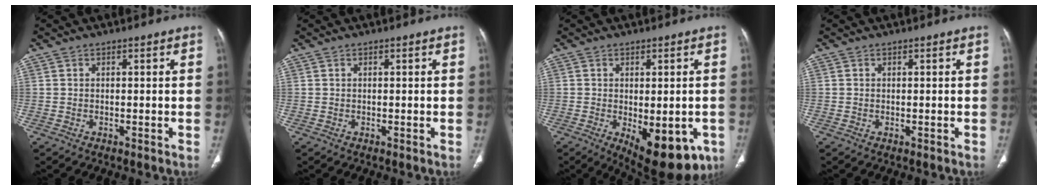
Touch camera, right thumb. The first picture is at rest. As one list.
[{"total": 0.0}, {"total": 13.9, "force": [-5.0, 6.4, 11.3], "torque": [-0.129, -0.007, -0.051]}, {"total": 0.0}]